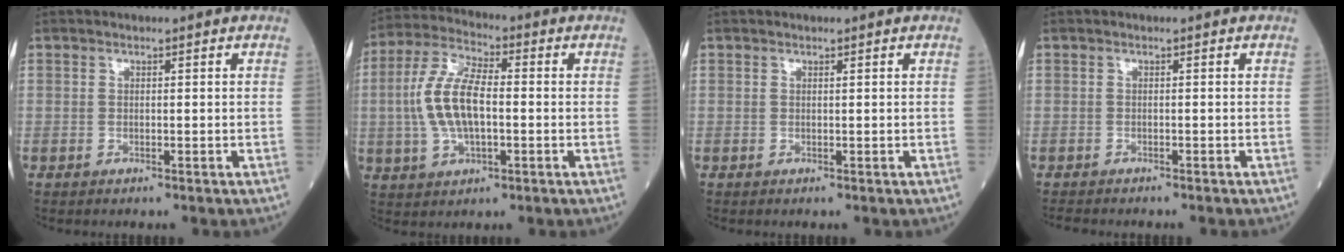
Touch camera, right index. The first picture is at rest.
{"total": 10.5, "force": [-0.5, 4.3, 9.6], "torque": [-0.212, 0.013, -0.009]}
{"total": 0.0}
{"total": 2.4, "force": [-2.2, 0.4, 0.6], "torque": [-0.009, -0.007, -0.034]}